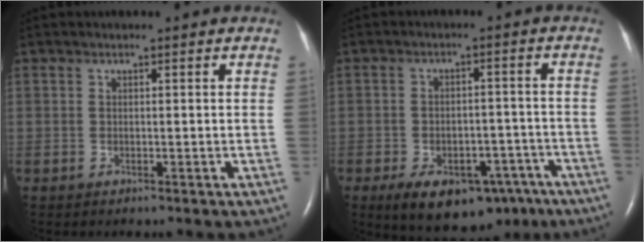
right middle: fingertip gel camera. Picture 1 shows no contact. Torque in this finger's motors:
{"motor_torque": [0.73, -0.81, 0.21, 0.06]}